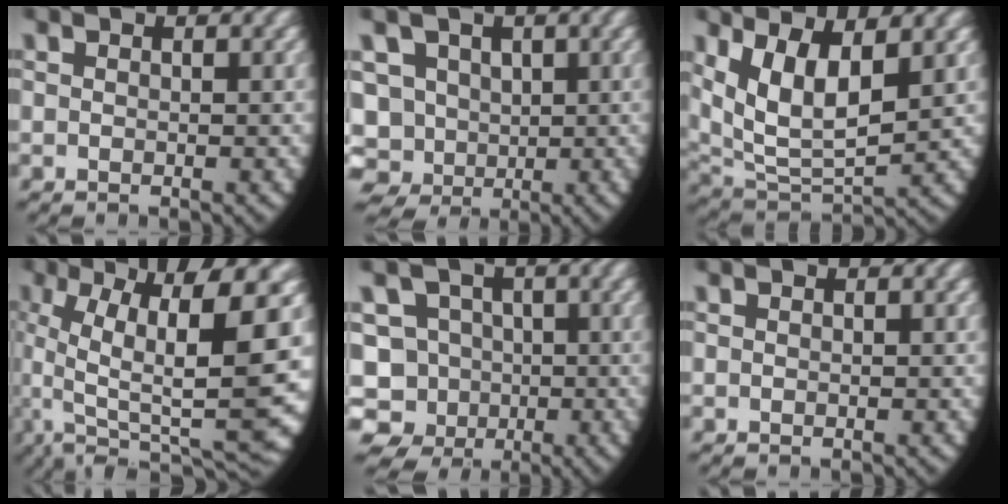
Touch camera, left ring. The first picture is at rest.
{"total": 15.5, "force": [-1.9, 14.8, 4.3], "torque": [-0.154, -0.070, -0.028]}
{"total": 11.2, "force": [2.7, 8.4, 6.9], "torque": [-0.188, -0.040, 0.055]}
{"total": 14.3, "force": [-0.5, 7.1, 12.4], "torque": [-0.202, -0.026, 0.008]}
{"total": 16.7, "force": [-2.1, 15.5, 5.7], "torque": [-0.148, -0.066, -0.038]}
{"total": 0.0}